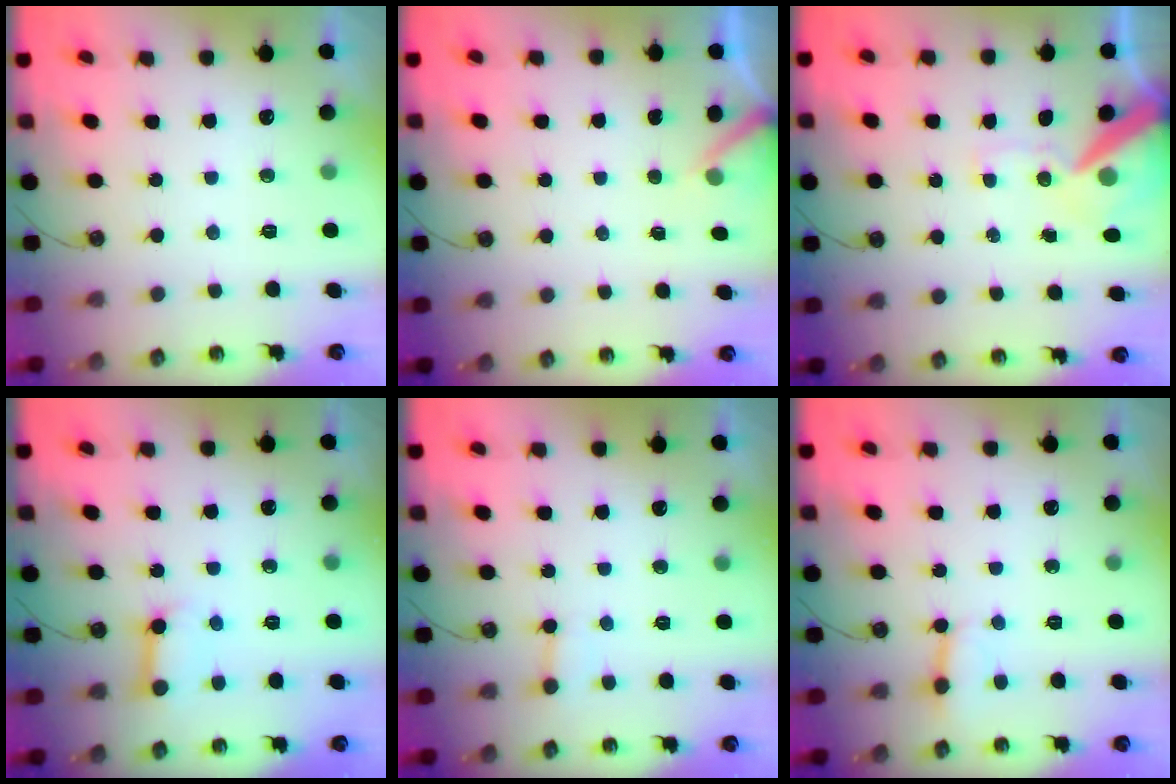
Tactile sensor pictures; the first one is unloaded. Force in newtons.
{"total": 3.2, "press": 3.2, "slide": 0.3}
{"total": 13.3, "press": 13.2, "slide": 2.1}
{"total": 7.3, "press": 7.3, "slide": 0.9}
{"total": 3.6, "press": 3.5, "slide": 0.8}
{"total": 2.8, "press": 2.8, "slide": 0.2}